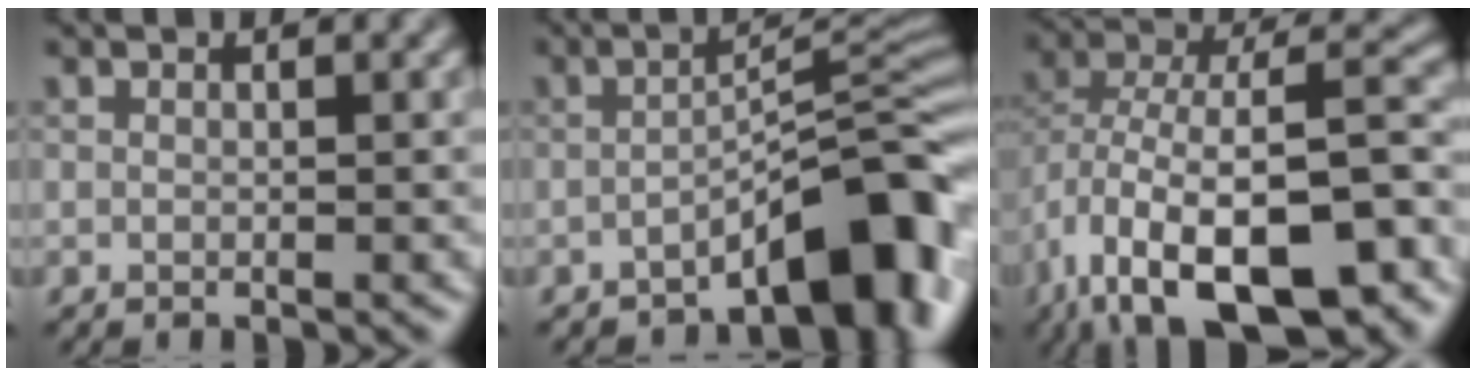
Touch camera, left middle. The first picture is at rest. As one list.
[{"total": 8.0, "force": [-4.7, 1.9, 6.1], "torque": [-0.076, 0.019, -0.077]}, {"total": 16.0, "force": [-7.2, 7.4, 12.2], "torque": [-0.207, 0.004, -0.112]}]